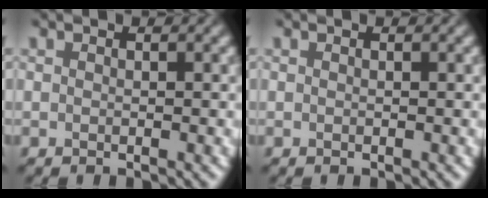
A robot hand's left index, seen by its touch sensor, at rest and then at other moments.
{"total": 0.0}